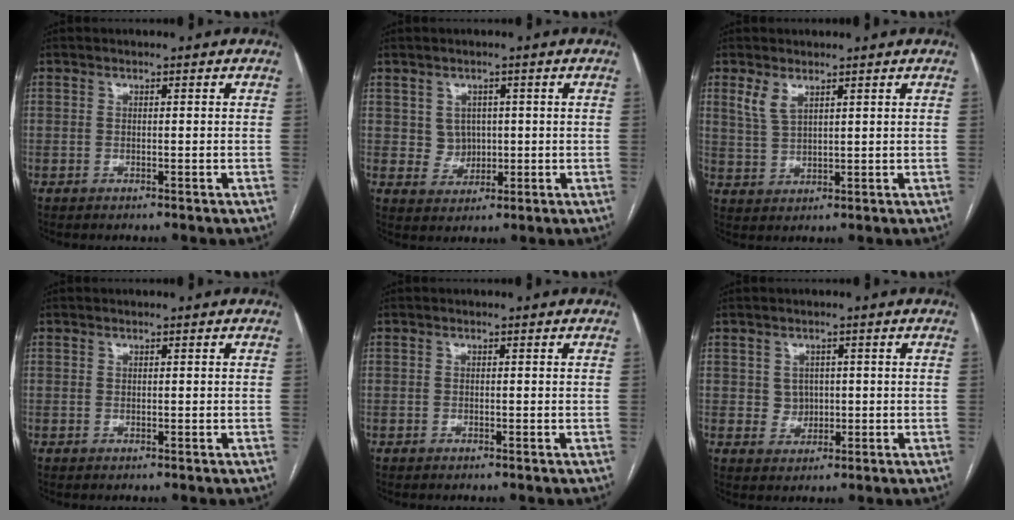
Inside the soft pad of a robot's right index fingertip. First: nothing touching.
{"total": 3.6, "force": [0.7, 3.4, 1.0], "torque": [-0.012, 0.008, 0.016]}
{"total": 3.7, "force": [2.3, 1.5, 2.4], "torque": [-0.059, 0.006, 0.056]}
{"total": 0.0}
{"total": 0.0}
{"total": 2.9, "force": [0.5, 2.7, 0.9], "torque": [-0.009, 0.004, 0.012]}